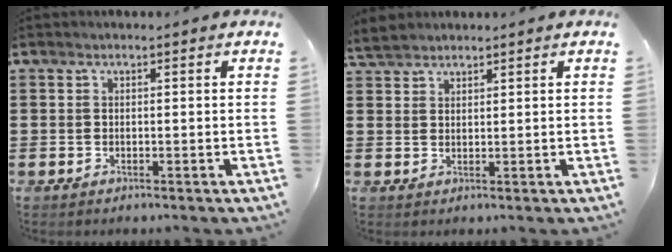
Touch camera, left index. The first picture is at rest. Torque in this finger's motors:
{"motor_torque": [2.14, 0.00, 1.05, 0.21]}